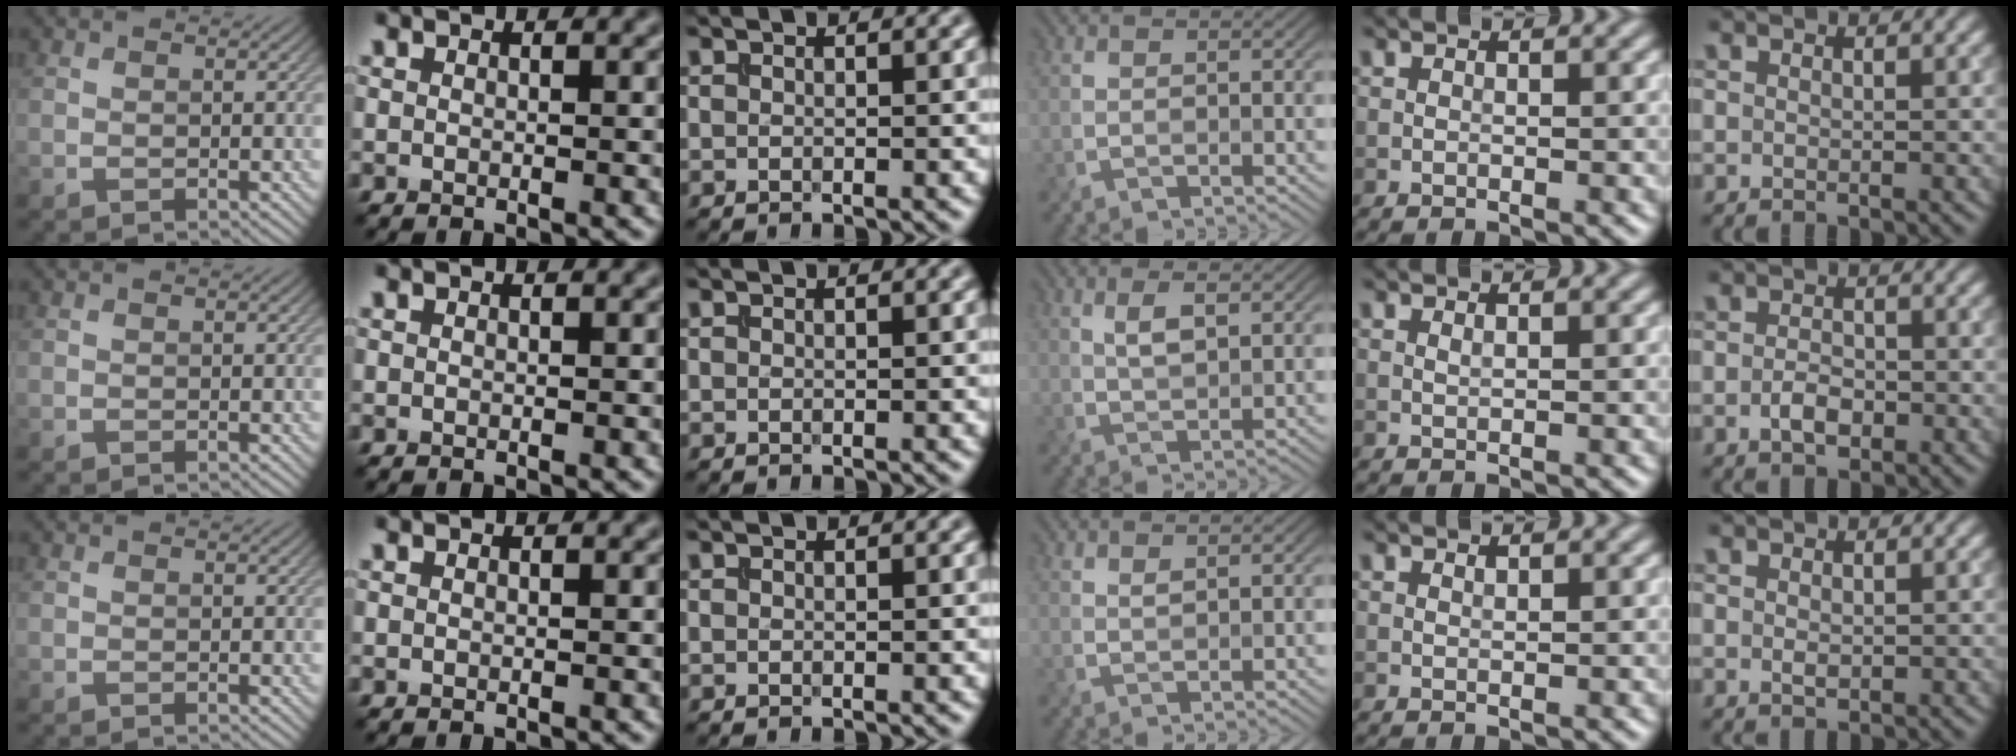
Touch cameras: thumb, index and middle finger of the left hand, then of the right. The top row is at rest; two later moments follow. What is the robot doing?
{"motion": "extract", "object": "file holder"}